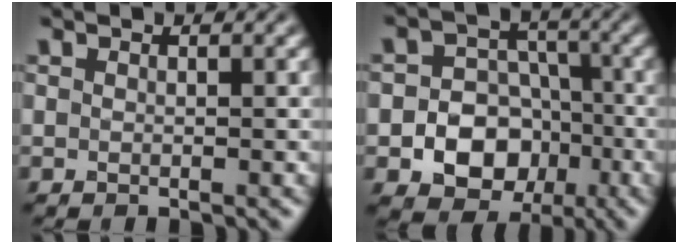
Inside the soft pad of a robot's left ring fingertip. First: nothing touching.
{"total": 8.5, "force": [-2.9, 7.2, 3.6], "torque": [-0.037, -0.003, -0.070]}